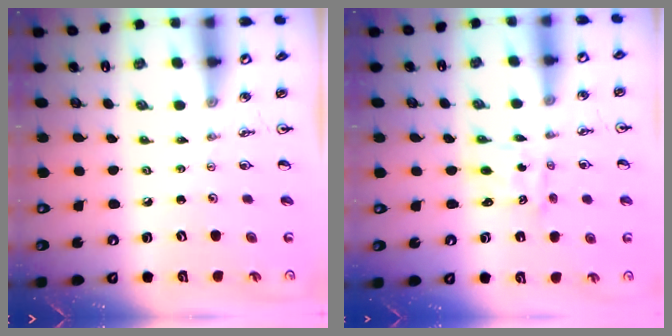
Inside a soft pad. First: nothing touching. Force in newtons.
{"total": 1.3, "press": 1.1, "slide": 0.8}